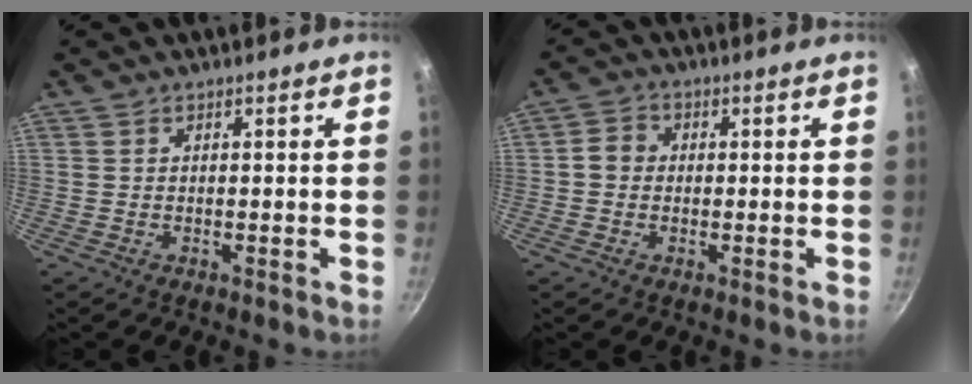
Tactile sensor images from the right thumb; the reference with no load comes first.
{"total": 3.3, "force": [-0.2, 2.9, 1.5], "torque": [-0.016, 0.009, -0.013]}